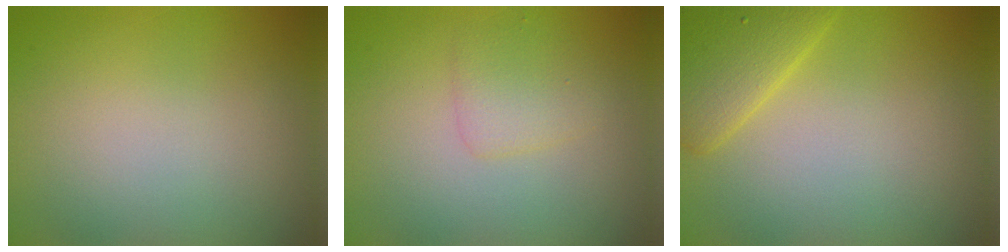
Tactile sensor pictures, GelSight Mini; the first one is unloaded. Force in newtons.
{"total": 1.9, "press": 1.9, "slide": 0.1}
{"total": 3.4, "press": 3.4, "slide": 0.2}